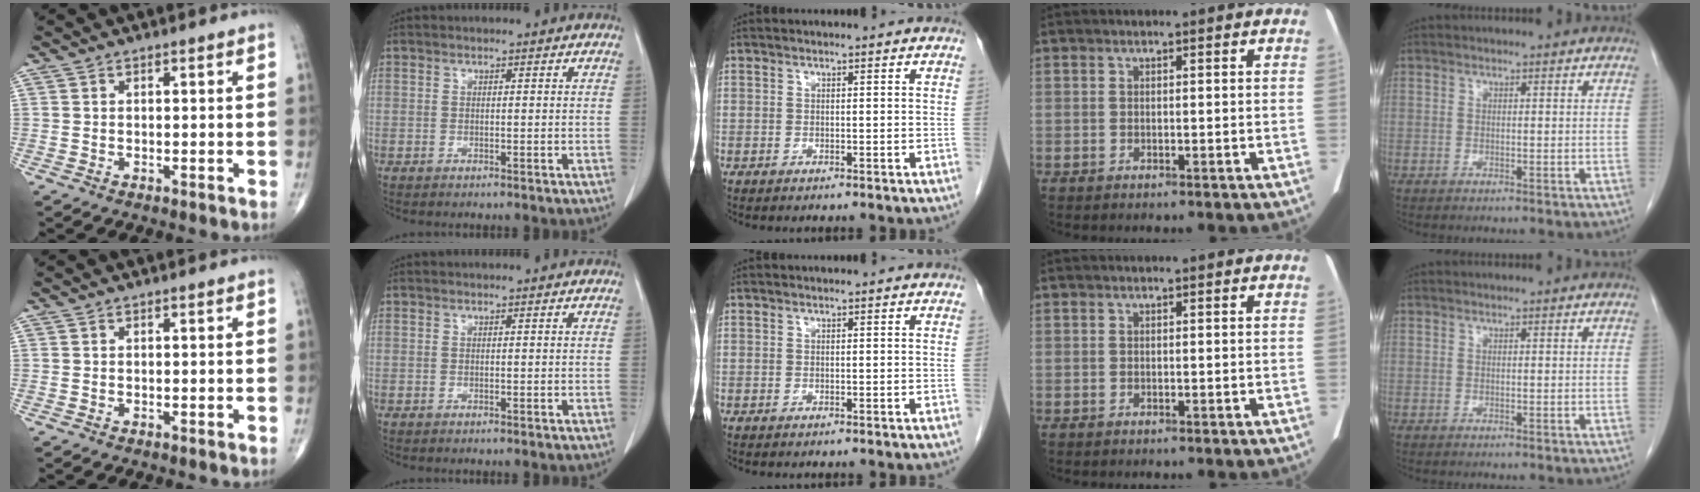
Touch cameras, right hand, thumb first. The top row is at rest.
{}